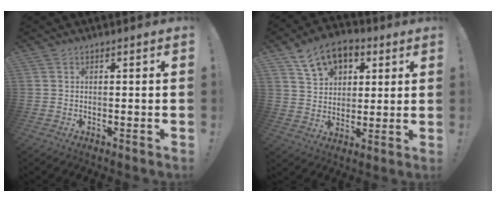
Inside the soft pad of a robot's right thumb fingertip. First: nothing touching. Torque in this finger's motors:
{"motor_torque": [0.43, 0.44, 0.20, 0.11, 0.01]}